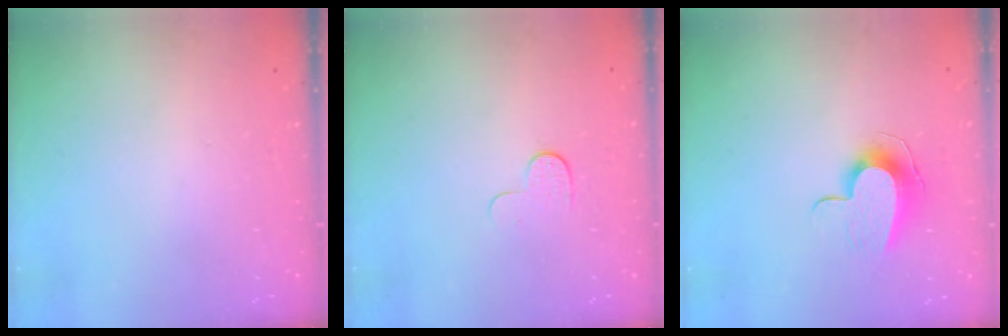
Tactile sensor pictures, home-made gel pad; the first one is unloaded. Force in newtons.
{"total": 3.9, "press": 3.9, "slide": 0.3}
{"total": 9.4, "press": 9.4, "slide": 0.6}